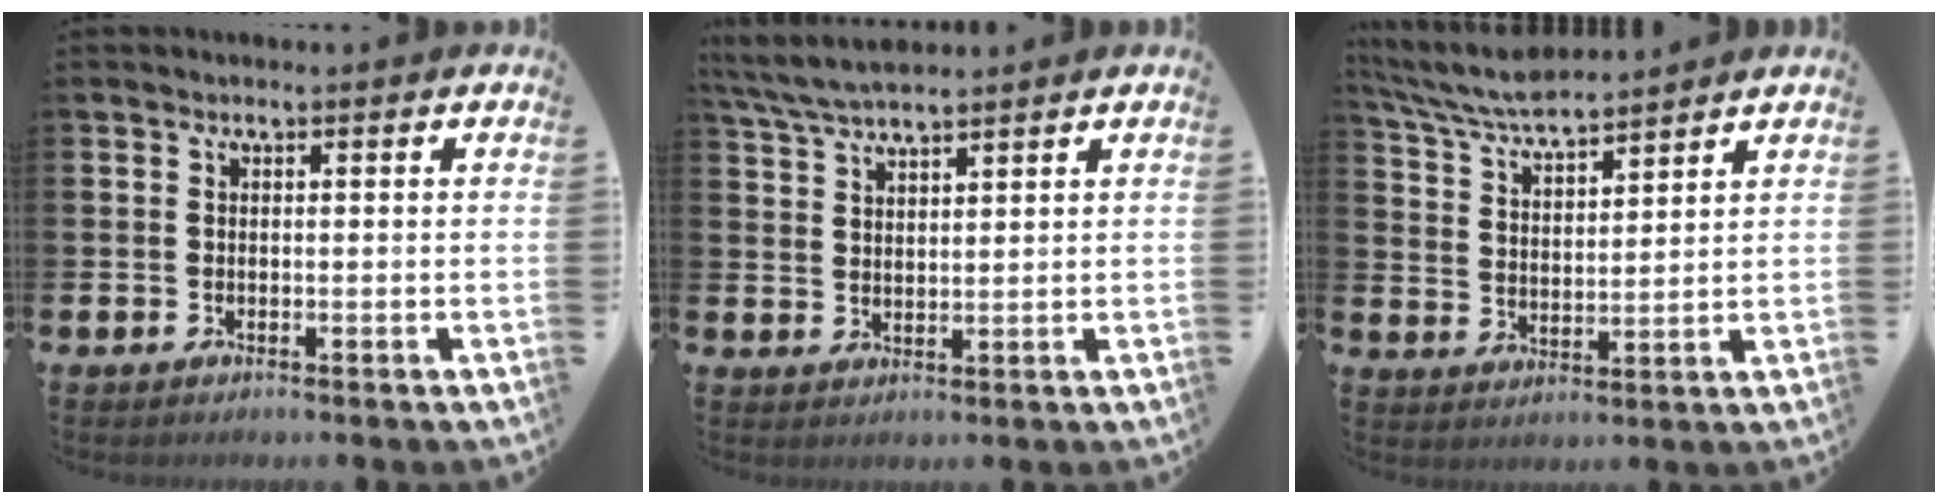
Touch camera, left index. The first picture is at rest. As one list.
[{"total": 5.1, "force": [4.8, 0.6, 1.6], "torque": [-0.050, -0.014, 0.089]}, {"total": 6.7, "force": [6.4, 0.6, 1.8], "torque": [-0.063, -0.030, 0.116]}]